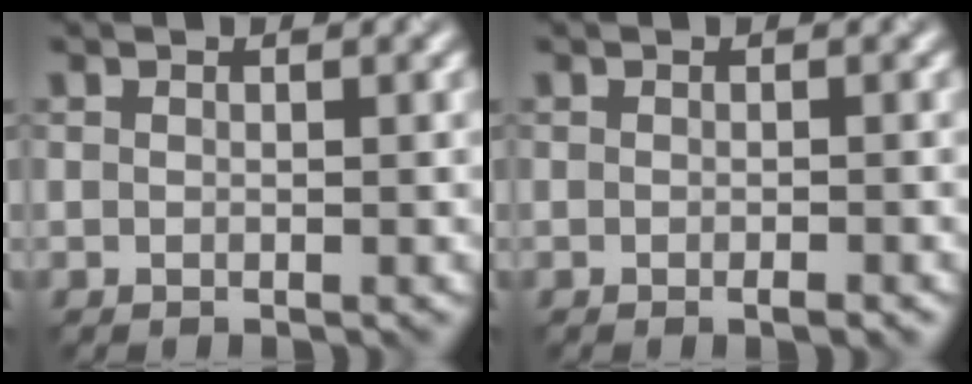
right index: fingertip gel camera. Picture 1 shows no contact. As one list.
[{"total": 0.9, "force": [-0.5, 0.1, 0.8], "torque": [-0.010, -0.003, -0.007]}]